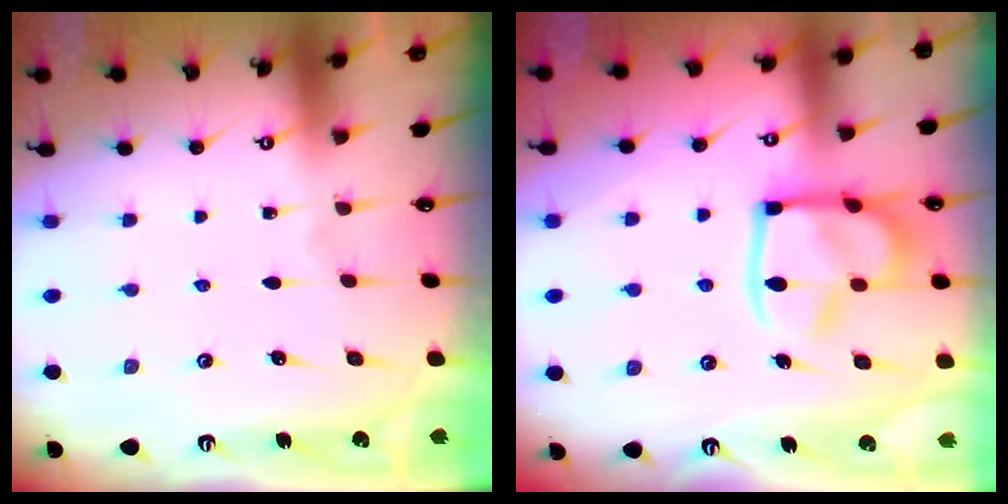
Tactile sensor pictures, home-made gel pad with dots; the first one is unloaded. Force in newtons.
{"total": 16.5, "press": 16.4, "slide": 1.8}